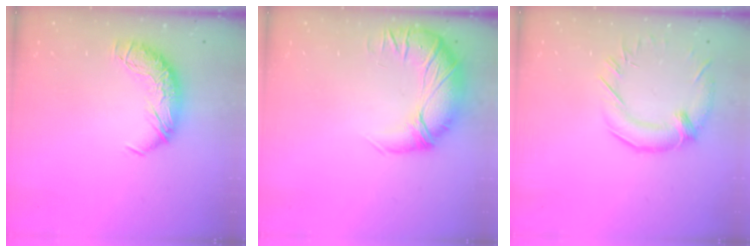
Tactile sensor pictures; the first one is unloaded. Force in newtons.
{"total": 2.5, "press": 0.4, "slide": 2.5}
{"total": 2.8, "press": 1.9, "slide": 2.0}